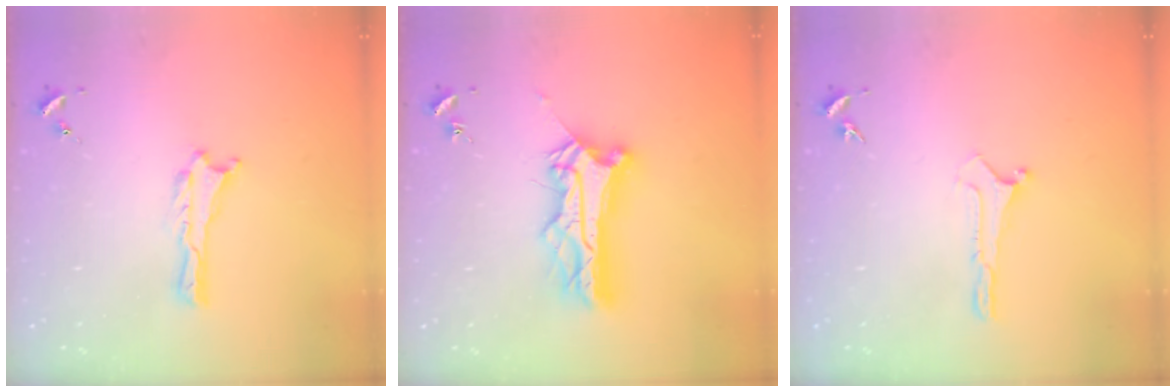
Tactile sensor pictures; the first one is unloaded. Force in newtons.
{"total": 9.3, "press": 9.3, "slide": 0.7}
{"total": 0.0}